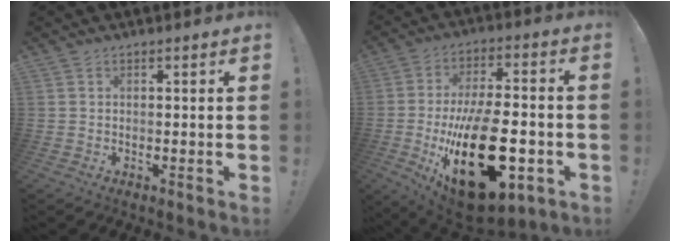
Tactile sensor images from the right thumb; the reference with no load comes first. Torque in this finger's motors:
{"motor_torque": [0.81, 0.91, 2.59, -0.18, 0.98]}